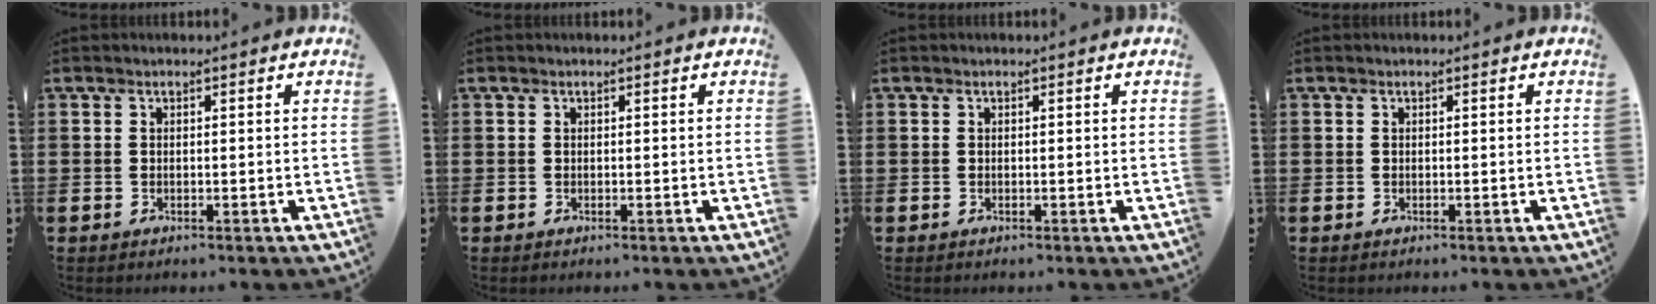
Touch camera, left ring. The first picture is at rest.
{"total": 0.0}
{"total": 0.0}
{"total": 0.0}